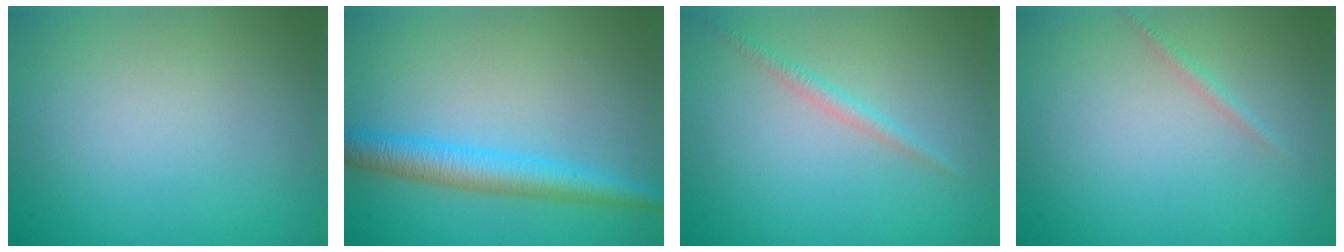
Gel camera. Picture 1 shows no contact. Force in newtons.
{"total": 3.9, "press": 3.9, "slide": 0.1}
{"total": 1.3, "press": 1.3, "slide": 0.1}
{"total": 0.7, "press": 0.7, "slide": 0.1}